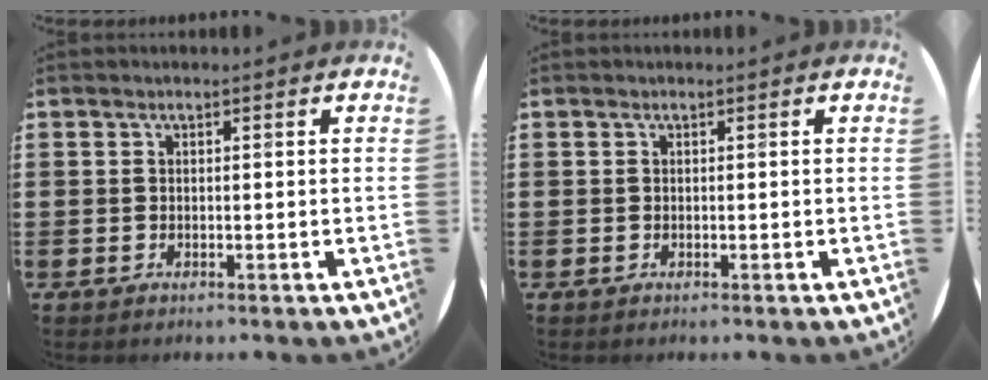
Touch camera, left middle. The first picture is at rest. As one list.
[{"total": 0.0}]